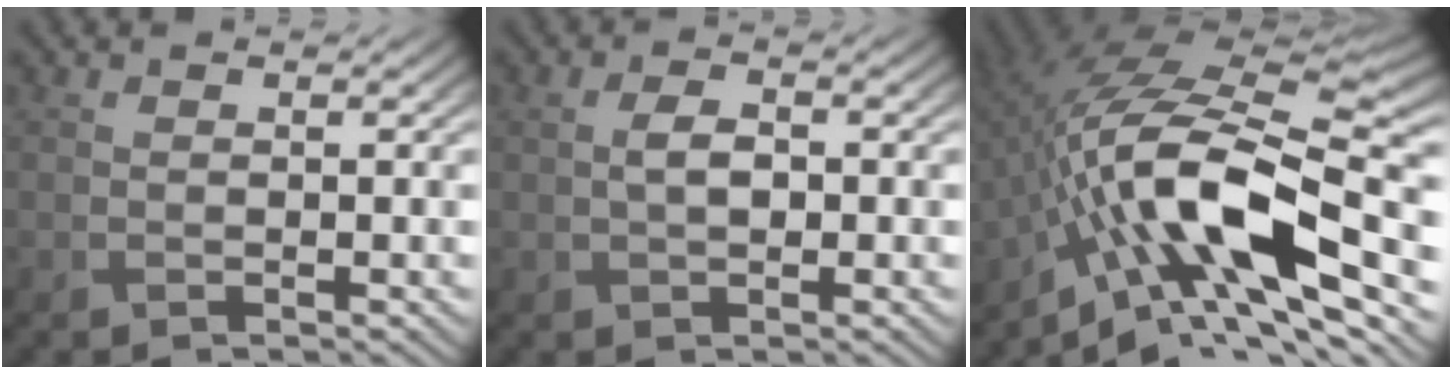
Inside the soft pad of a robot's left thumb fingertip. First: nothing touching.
{"total": 2.7, "force": [0.0, 1.4, 2.2], "torque": [-0.050, 0.005, 0.001]}
{"total": 17.2, "force": [-6.2, 7.8, 14.0], "torque": [-0.253, 0.010, -0.124]}